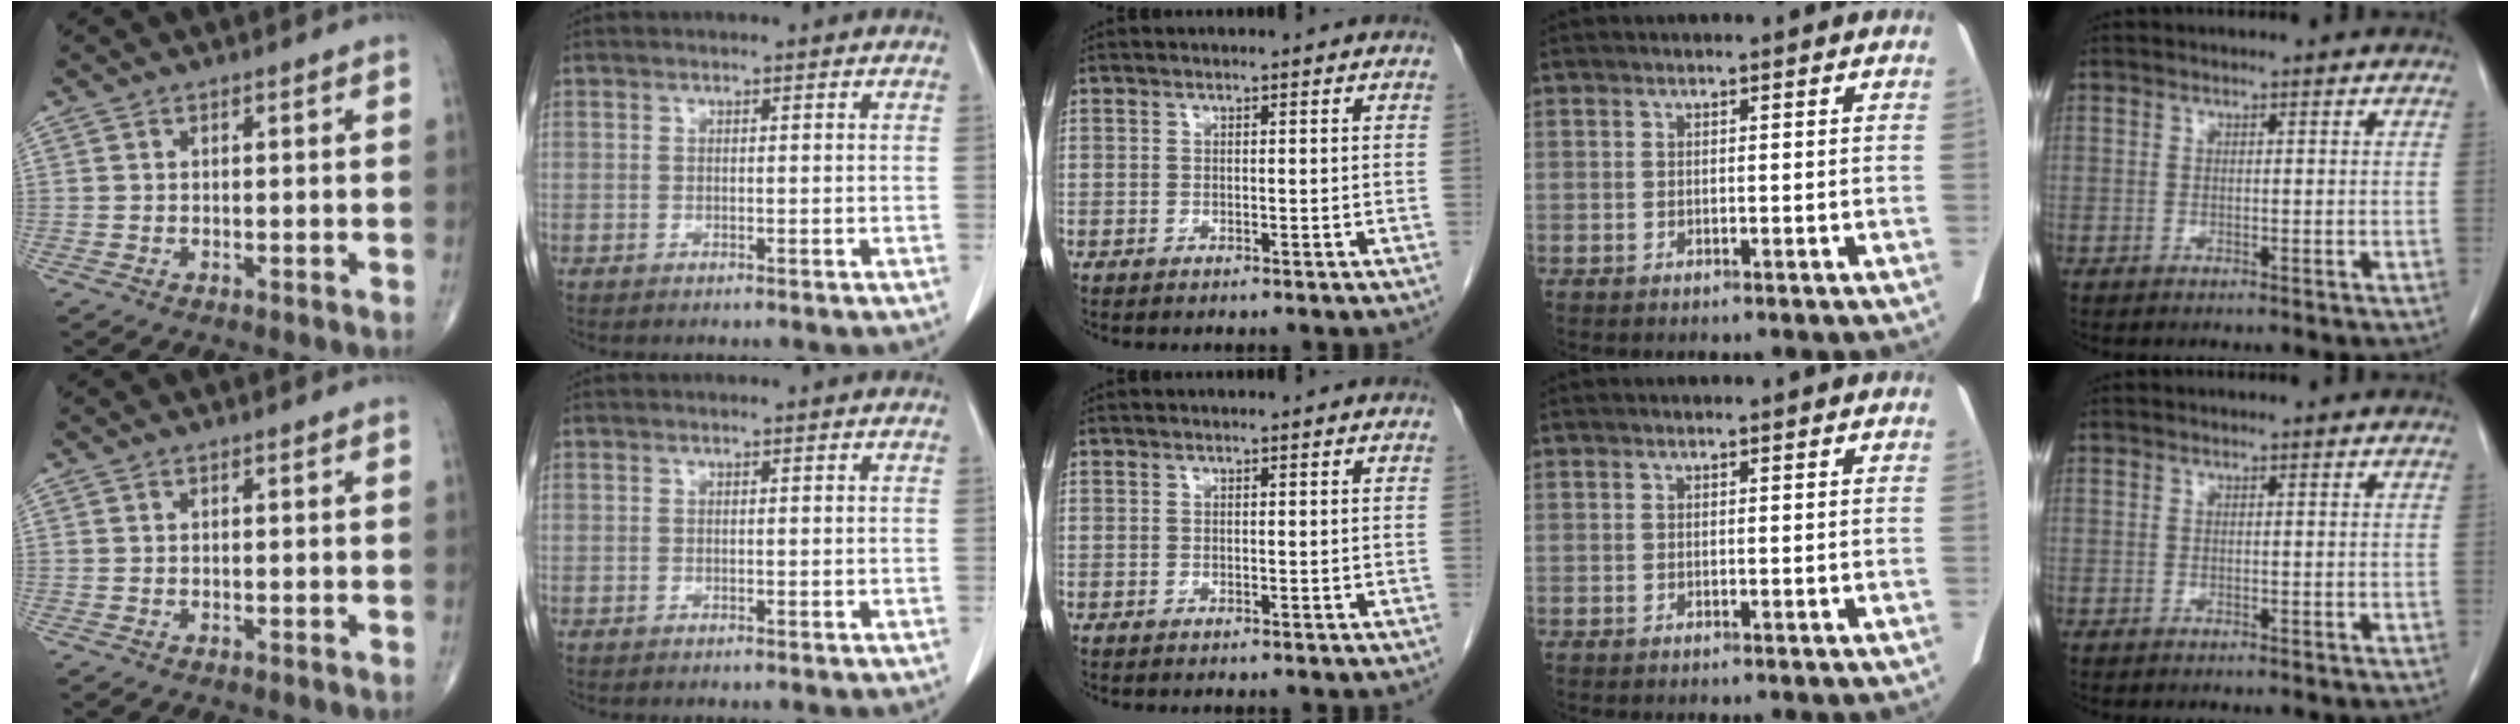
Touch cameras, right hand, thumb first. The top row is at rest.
{}